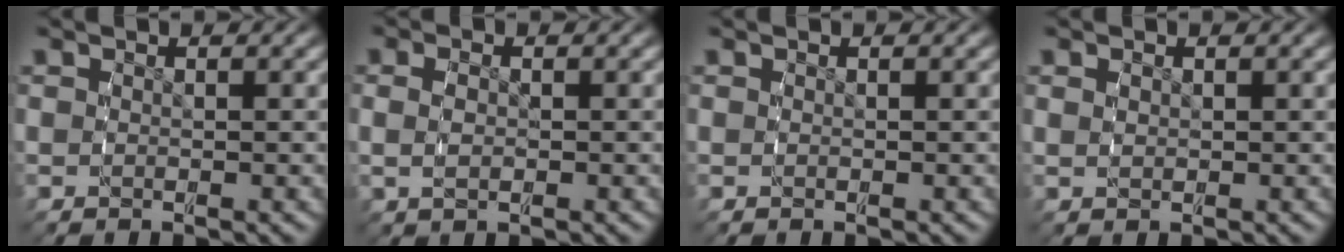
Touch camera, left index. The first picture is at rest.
{"total": 1.7, "force": [0.0, 0.9, 1.5], "torque": [-0.032, -0.004, 0.005]}
{"total": 0.0}
{"total": 0.6, "force": [0.3, 0.1, 0.4], "torque": [-0.009, -0.006, 0.013]}